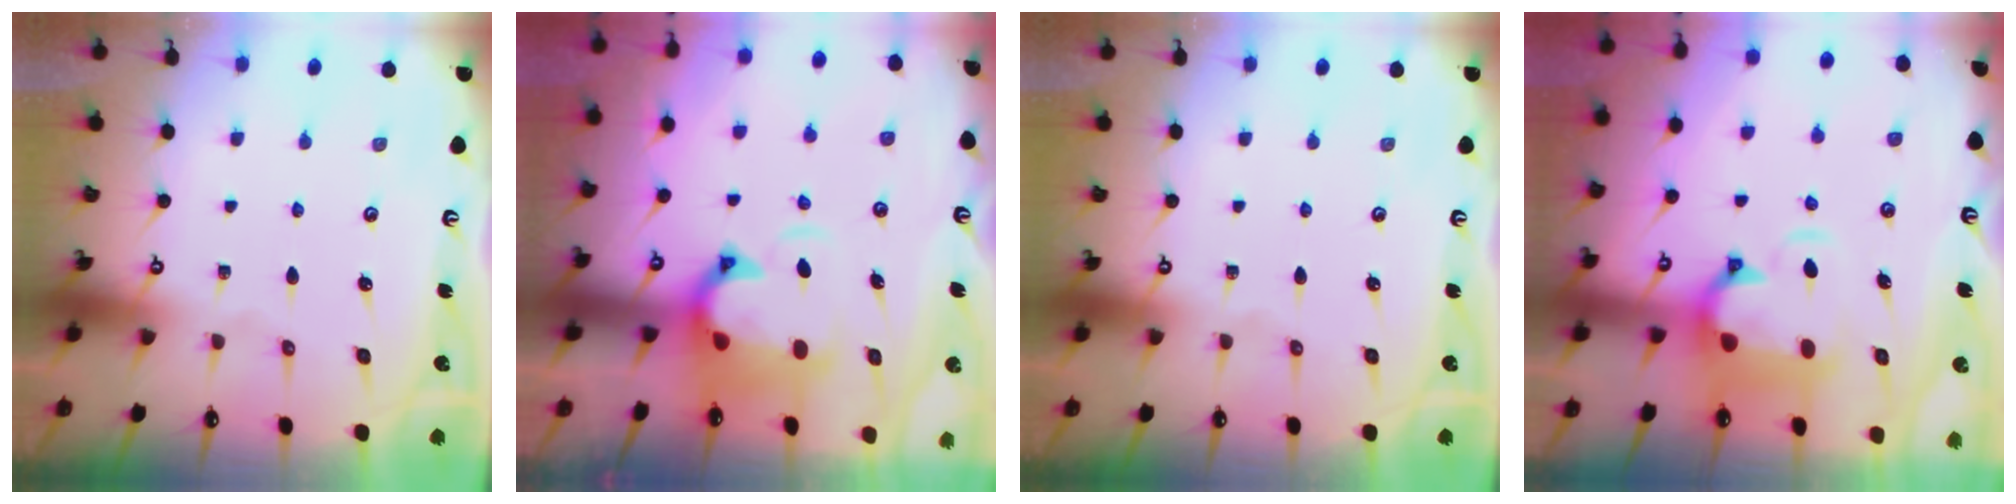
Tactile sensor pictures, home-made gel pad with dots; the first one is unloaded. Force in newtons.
{"total": 3.0, "press": 2.7, "slide": 1.4}
{"total": 0.0}
{"total": 2.6, "press": 2.1, "slide": 1.5}